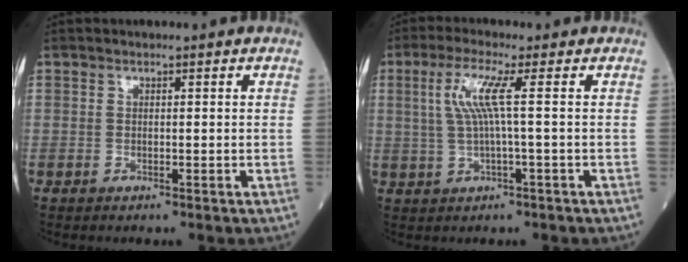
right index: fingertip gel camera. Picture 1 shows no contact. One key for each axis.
{"total": 5.4, "fx": 1.0, "fy": -0.6, "fz": 5.3, "tx": -0.118, "ty": 0.011, "tz": 0.024}